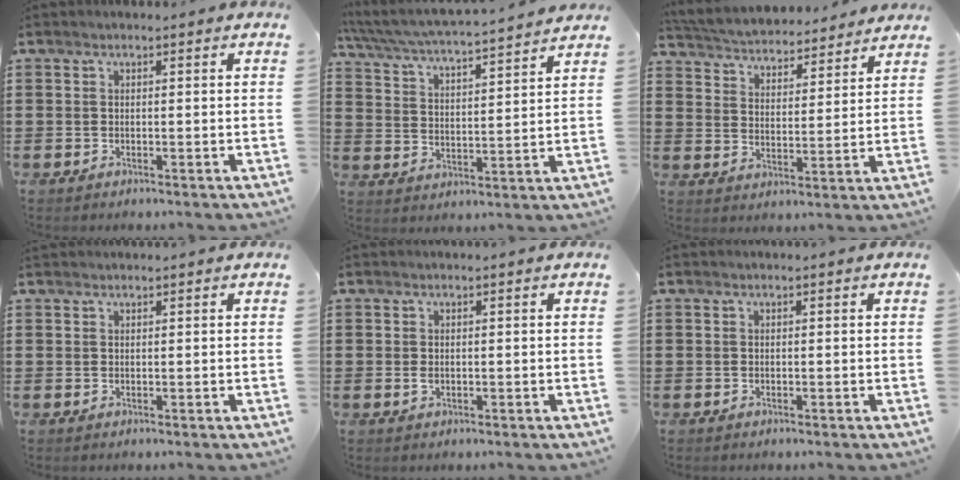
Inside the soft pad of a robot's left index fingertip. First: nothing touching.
{"total": 4.3, "force": [4.1, -0.4, 1.2], "torque": [-0.046, -0.036, 0.062]}
{"total": 3.9, "force": [3.9, 0.2, 0.1], "torque": [-0.027, -0.033, 0.062]}
{"total": 0.7, "force": [0.6, 0.0, 0.2], "torque": [-0.006, -0.001, 0.013]}
{"total": 0.9, "force": [0.0, 0.4, 0.8], "torque": [-0.016, 0.001, 0.000]}
{"total": 0.0}